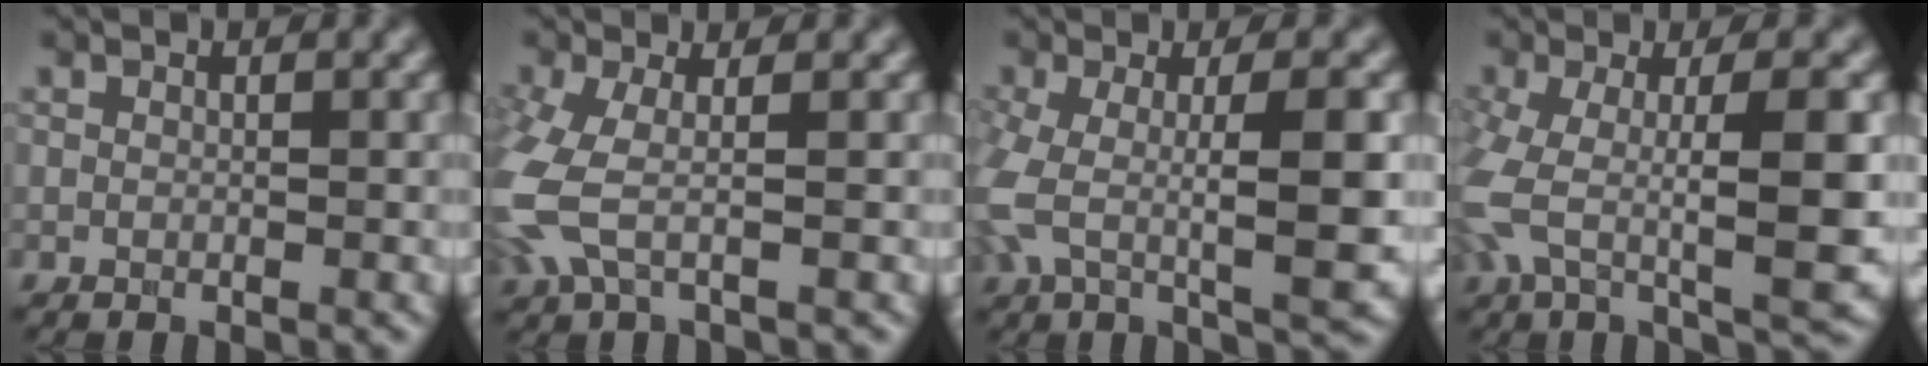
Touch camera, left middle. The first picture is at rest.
{"total": 4.4, "force": [-0.8, 1.6, 4.0], "torque": [-0.117, -0.008, -0.023]}
{"total": 7.9, "force": [-0.6, 2.5, 7.5], "torque": [-0.143, -0.003, -0.015]}
{"total": 9.5, "force": [-1.1, 3.0, 9.0], "torque": [-0.170, -0.003, -0.022]}